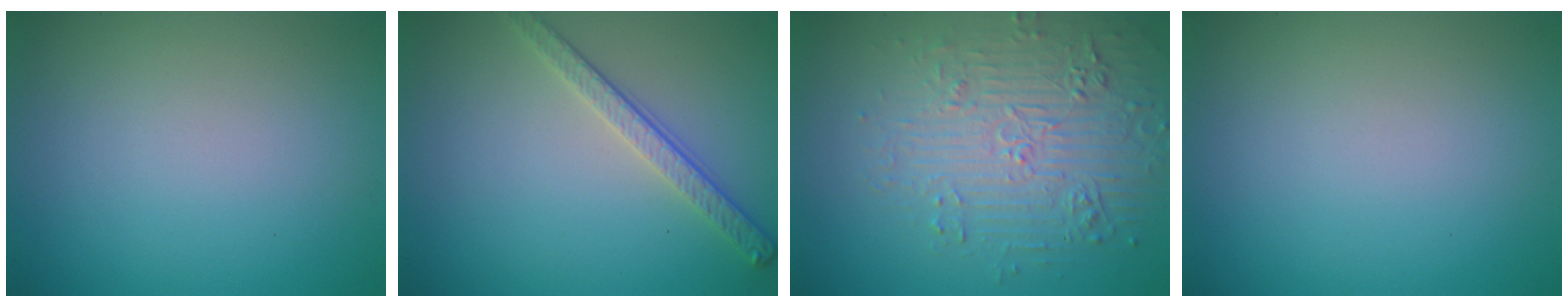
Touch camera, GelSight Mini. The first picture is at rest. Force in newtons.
{"total": 2.8, "press": 2.5, "slide": 1.2}
{"total": 5.1, "press": 4.4, "slide": 2.7}
{"total": 0.0}